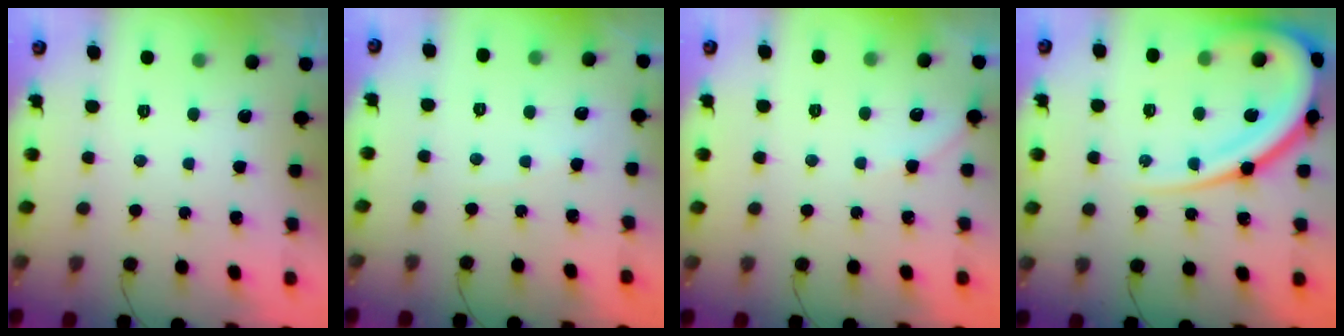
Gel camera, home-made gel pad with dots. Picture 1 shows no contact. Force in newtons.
{"total": 2.3, "press": 2.3, "slide": 0.4}
{"total": 2.4, "press": 2.3, "slide": 0.4}
{"total": 19.7, "press": 19.6, "slide": 2.0}